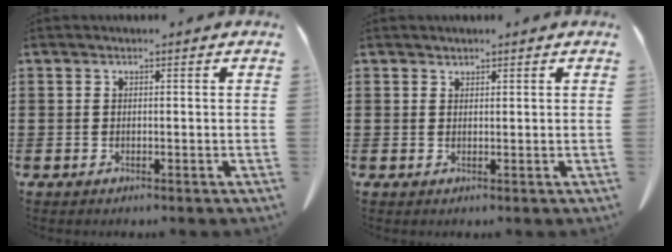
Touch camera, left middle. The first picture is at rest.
{"total": 0.9, "force": [0.9, 0.3, -0.1], "torque": [-0.002, -0.001, 0.018]}